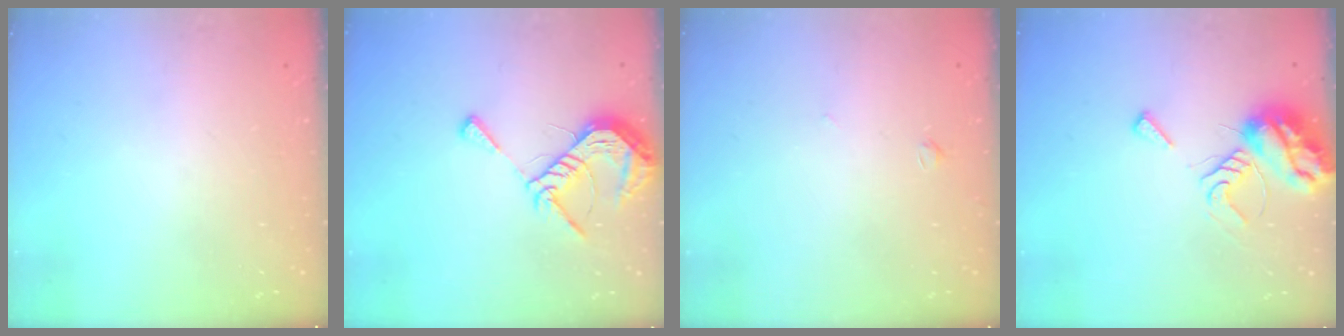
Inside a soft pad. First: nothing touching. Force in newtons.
{"total": 9.4, "press": 9.4, "slide": 0.3}
{"total": 1.5, "press": 1.4, "slide": 0.5}
{"total": 9.3, "press": 9.3, "slide": 0.9}